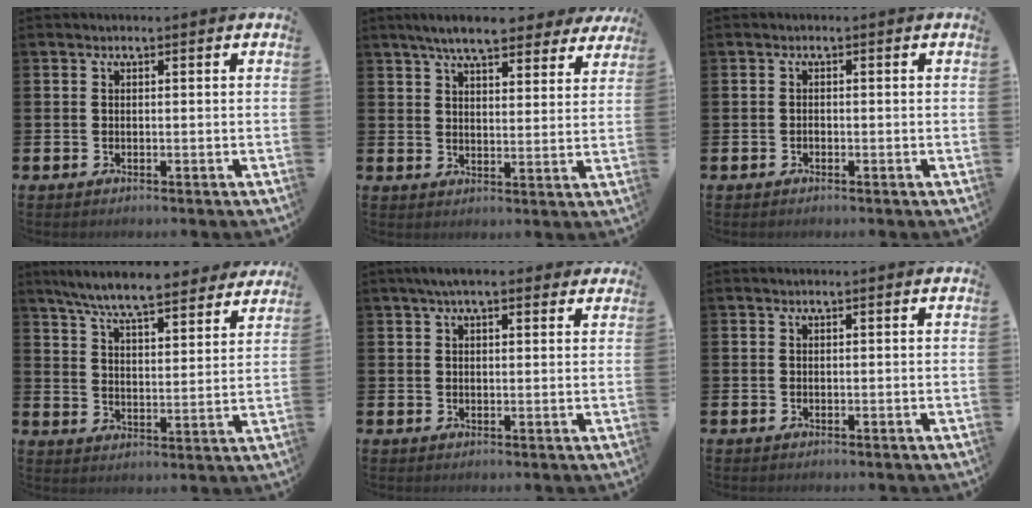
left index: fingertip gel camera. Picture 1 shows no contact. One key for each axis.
{"total": 7.6, "fx": 6.8, "fy": 1.6, "fz": 3.0, "tx": -0.071, "ty": -0.024, "tz": 0.121}
{"total": 0.6, "fx": -0.5, "fy": 0.3, "fz": 0.2, "tx": -0.012, "ty": 0.002, "tz": -0.008}
{"total": 8.2, "fx": 7.6, "fy": 0.8, "fz": 2.8, "tx": -0.079, "ty": -0.048, "tz": 0.134}
{"total": 4.2, "fx": 3.3, "fy": 1.3, "fz": 2.4, "tx": -0.044, "ty": -0.002, "tz": 0.057}
{"total": 0.0}